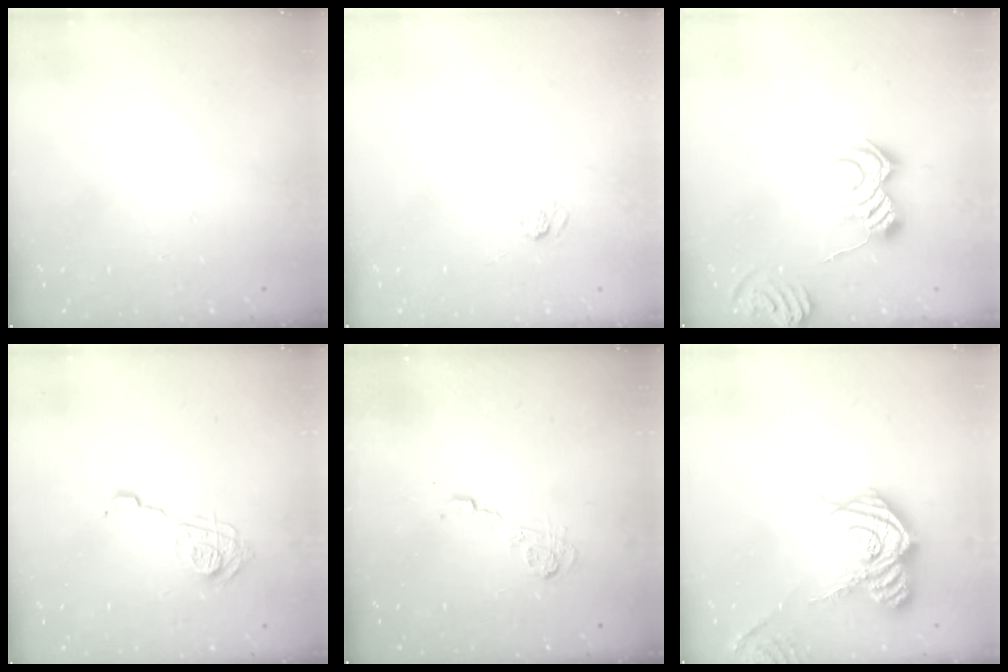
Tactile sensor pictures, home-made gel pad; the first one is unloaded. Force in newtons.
{"total": 4.0, "press": 3.7, "slide": 1.5}
{"total": 9.6, "press": 9.6, "slide": 0.5}
{"total": 10.4, "press": 10.4, "slide": 0.4}
{"total": 4.9, "press": 4.9, "slide": 0.3}
{"total": 18.9, "press": 18.9, "slide": 1.5}